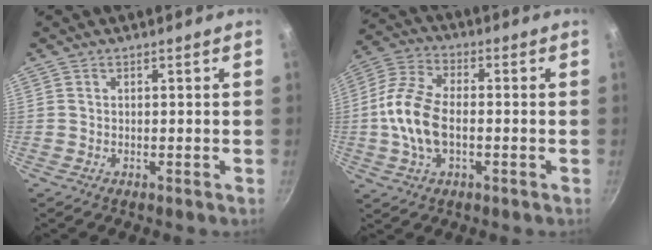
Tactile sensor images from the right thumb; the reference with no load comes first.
{"total": 12.2, "force": [-1.5, 6.9, 10.0], "torque": [-0.196, 0.029, -0.040]}